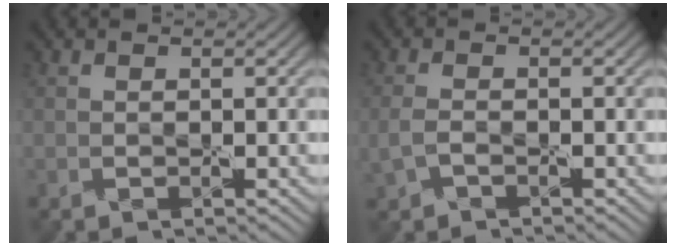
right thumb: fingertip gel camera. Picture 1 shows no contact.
{"total": 2.0, "force": [-0.7, 1.1, 1.5], "torque": [-0.045, -0.002, -0.018]}